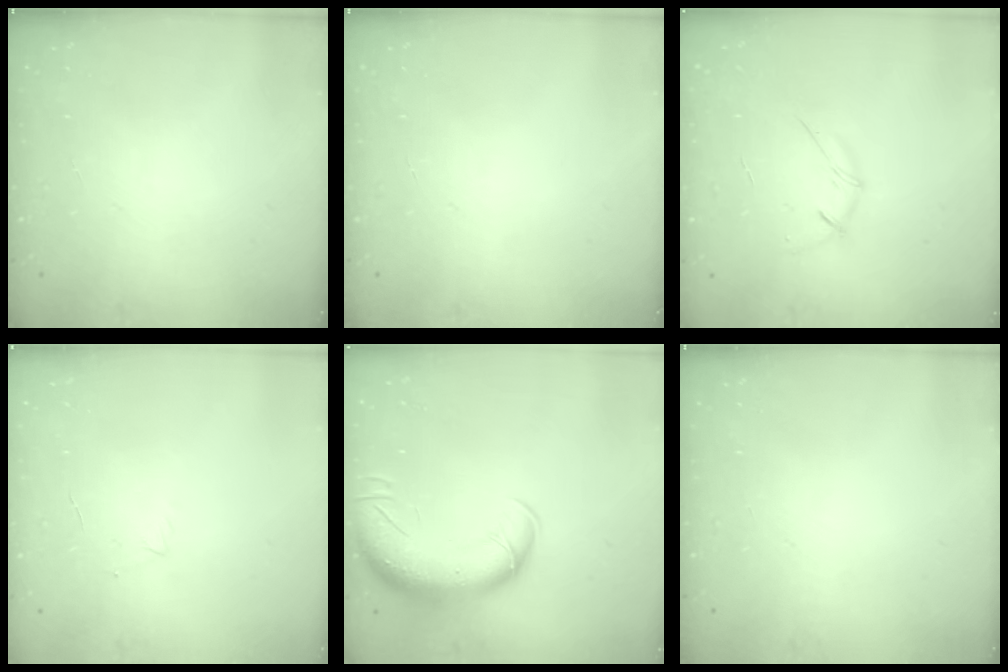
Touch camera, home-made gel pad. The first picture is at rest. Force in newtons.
{"total": 0.0}
{"total": 5.4, "press": 5.3, "slide": 1.0}
{"total": 3.2, "press": 3.1, "slide": 0.8}
{"total": 15.0, "press": 14.6, "slide": 3.6}
{"total": 0.0}